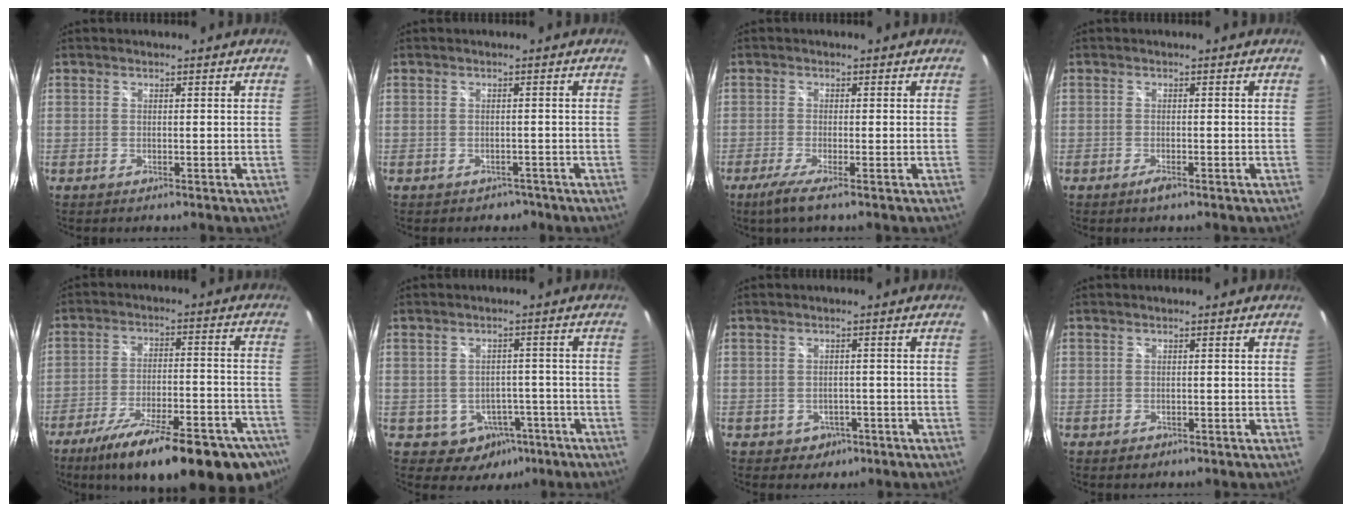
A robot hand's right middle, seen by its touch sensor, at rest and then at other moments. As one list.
[{"total": 2.7, "force": [-1.9, 1.9, 0.4], "torque": [-0.008, -0.001, -0.022]}, {"total": 3.5, "force": [-2.2, -0.5, 2.7], "torque": [-0.070, -0.012, -0.045]}, {"total": 1.6, "force": [-1.1, 0.4, 1.1], "torque": [-0.023, -0.005, -0.022]}, {"total": 26.7, "force": [-20.0, 6.8, 16.3], "torque": [-0.255, -0.044, -0.274]}, {"total": 7.4, "force": [-3.6, 6.2, 2.0], "torque": [-0.045, 0.020, -0.023]}, {"total": 3.7, "force": [-1.6, 3.2, 1.0], "torque": [-0.031, 0.003, -0.011]}, {"total": 1.1, "force": [-0.6, 0.9, 0.3], "torque": [-0.006, -0.003, -0.007]}]